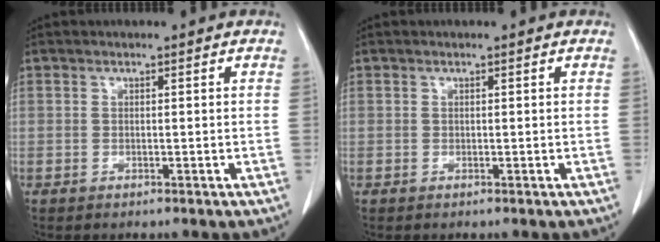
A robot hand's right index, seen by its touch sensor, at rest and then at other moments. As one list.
[{"total": 0.0}]